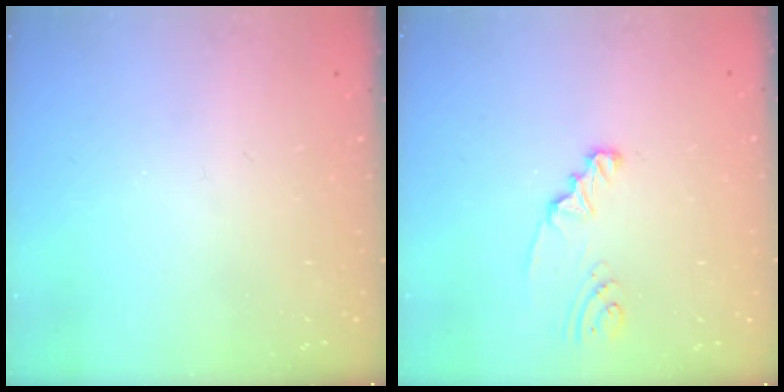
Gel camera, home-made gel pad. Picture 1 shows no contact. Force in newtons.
{"total": 2.3, "press": 2.3, "slide": 0.2}